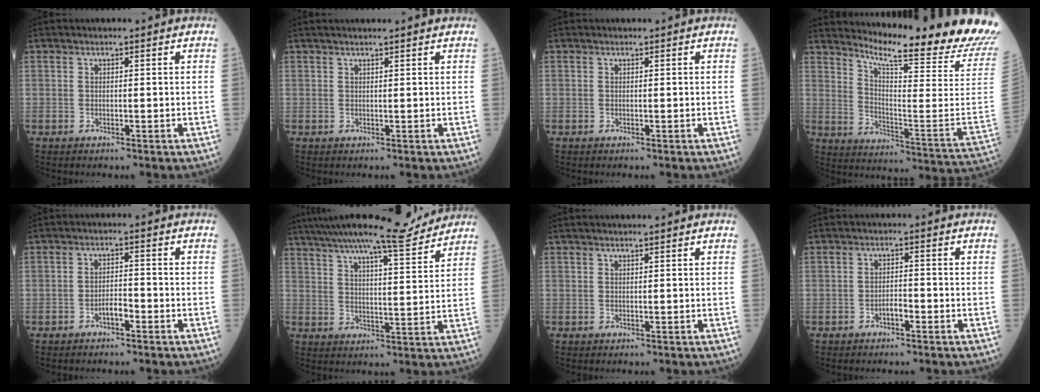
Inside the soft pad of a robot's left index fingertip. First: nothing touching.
{"total": 3.3, "force": [2.8, -0.4, 1.6], "torque": [-0.019, 0.018, 0.035]}
{"total": 0.0}
{"total": 23.9, "force": [21.8, -1.7, 9.8], "torque": [-0.172, -0.145, 0.278]}
{"total": 2.6, "force": [-2.0, 0.5, 1.5], "torque": [-0.025, -0.001, -0.035]}
{"total": 14.6, "force": [13.3, 0.4, 6.1], "torque": [-0.103, -0.004, 0.195]}
{"total": 2.5, "force": [2.1, -0.3, 1.3], "torque": [-0.014, 0.014, 0.027]}
{"total": 1.9, "force": [-1.6, 0.4, 1.1], "torque": [-0.016, -0.002, -0.026]}